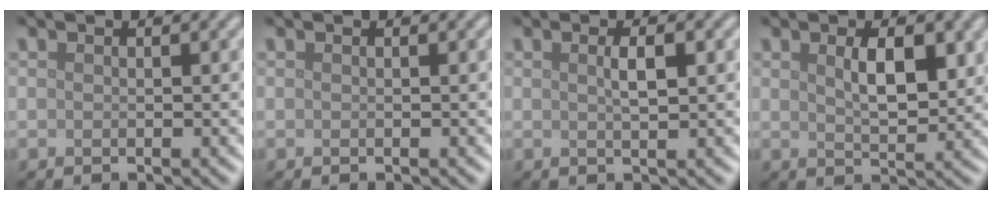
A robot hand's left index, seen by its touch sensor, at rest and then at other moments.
{"total": 0.0}
{"total": 1.8, "force": [0.4, 0.4, 1.7], "torque": [-0.029, 0.003, 0.007]}
{"total": 3.7, "force": [1.2, 1.5, 3.2], "torque": [-0.059, -0.001, 0.026]}